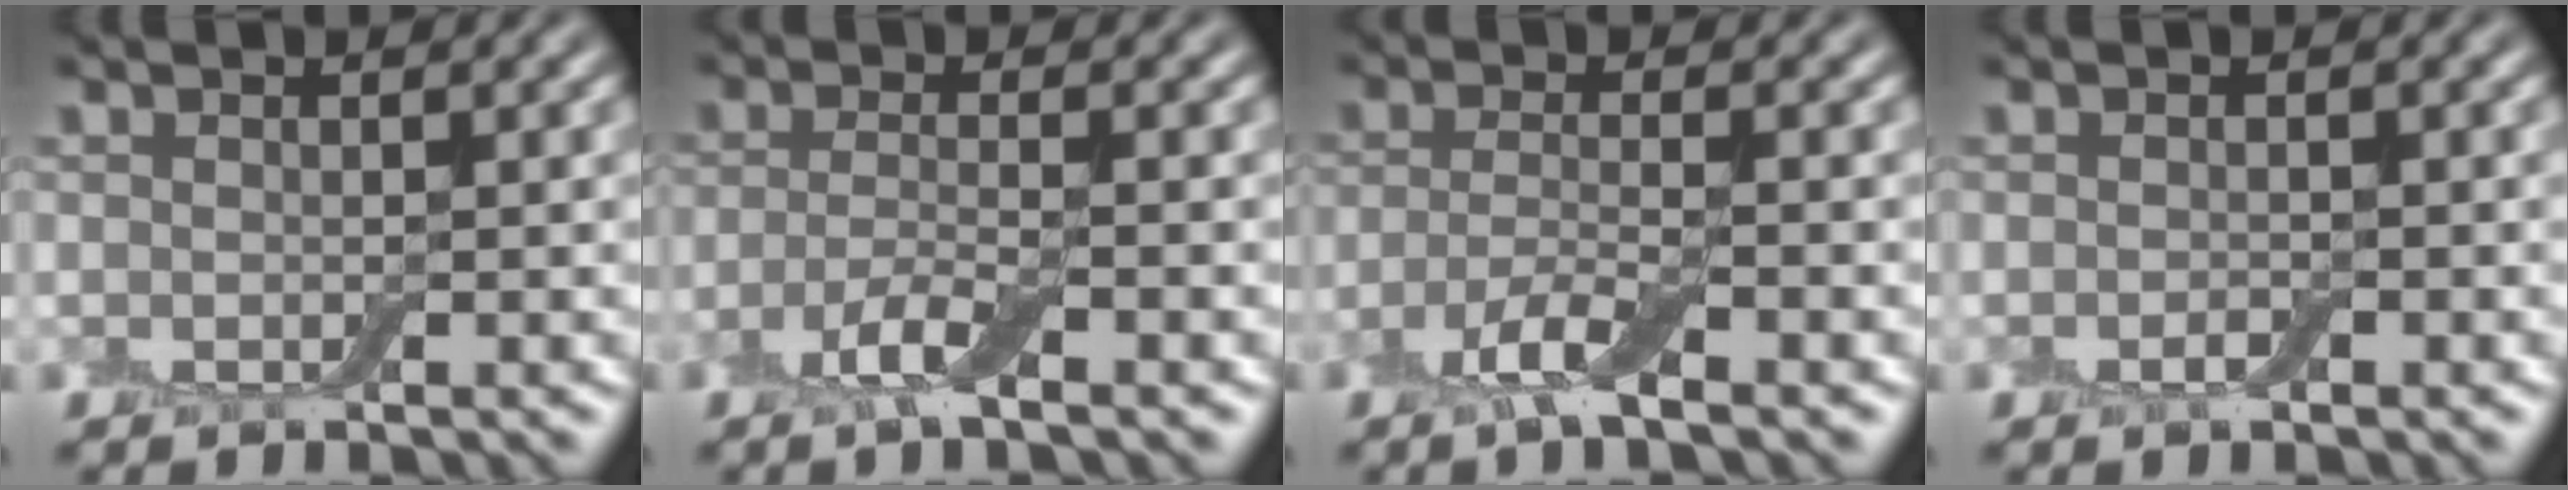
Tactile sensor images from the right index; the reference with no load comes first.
{"total": 2.7, "force": [-1.5, 0.5, 2.2], "torque": [-0.049, -0.004, -0.036]}
{"total": 3.1, "force": [-1.8, 0.5, 2.5], "torque": [-0.054, -0.005, -0.043]}
{"total": 0.8, "force": [-0.4, 0.4, 0.5], "torque": [-0.012, 0.000, -0.007]}